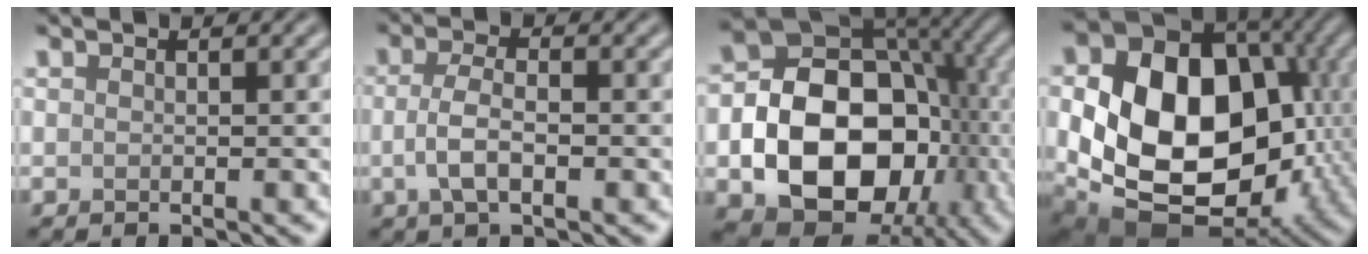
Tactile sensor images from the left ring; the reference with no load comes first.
{"total": 3.3, "force": [-0.7, 1.3, 3.0], "torque": [-0.065, 0.000, -0.016]}
{"total": 14.7, "force": [-3.4, 10.5, 9.7], "torque": [-0.146, -0.015, -0.064]}
{"total": 18.1, "force": [-1.2, 13.1, 12.5], "torque": [-0.188, -0.010, -0.019]}